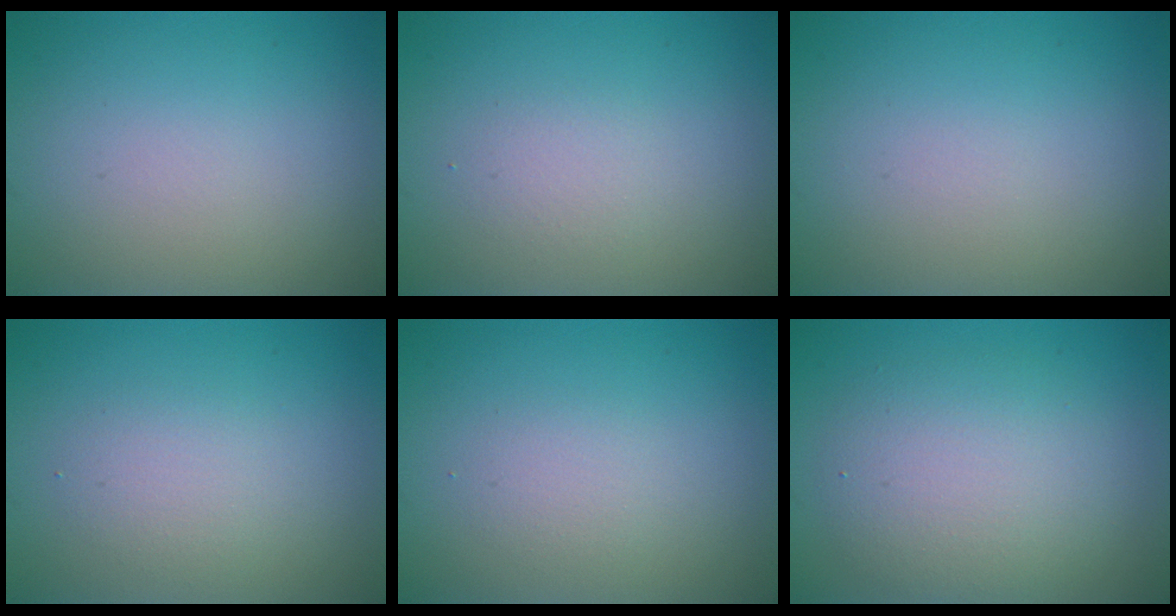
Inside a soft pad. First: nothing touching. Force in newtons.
{"total": 1.3, "press": 1.3, "slide": 0.2}
{"total": 0.0}
{"total": 1.9, "press": 1.9, "slide": 0.1}
{"total": 1.4, "press": 1.4, "slide": 0.1}
{"total": 4.6, "press": 4.6, "slide": 0.1}